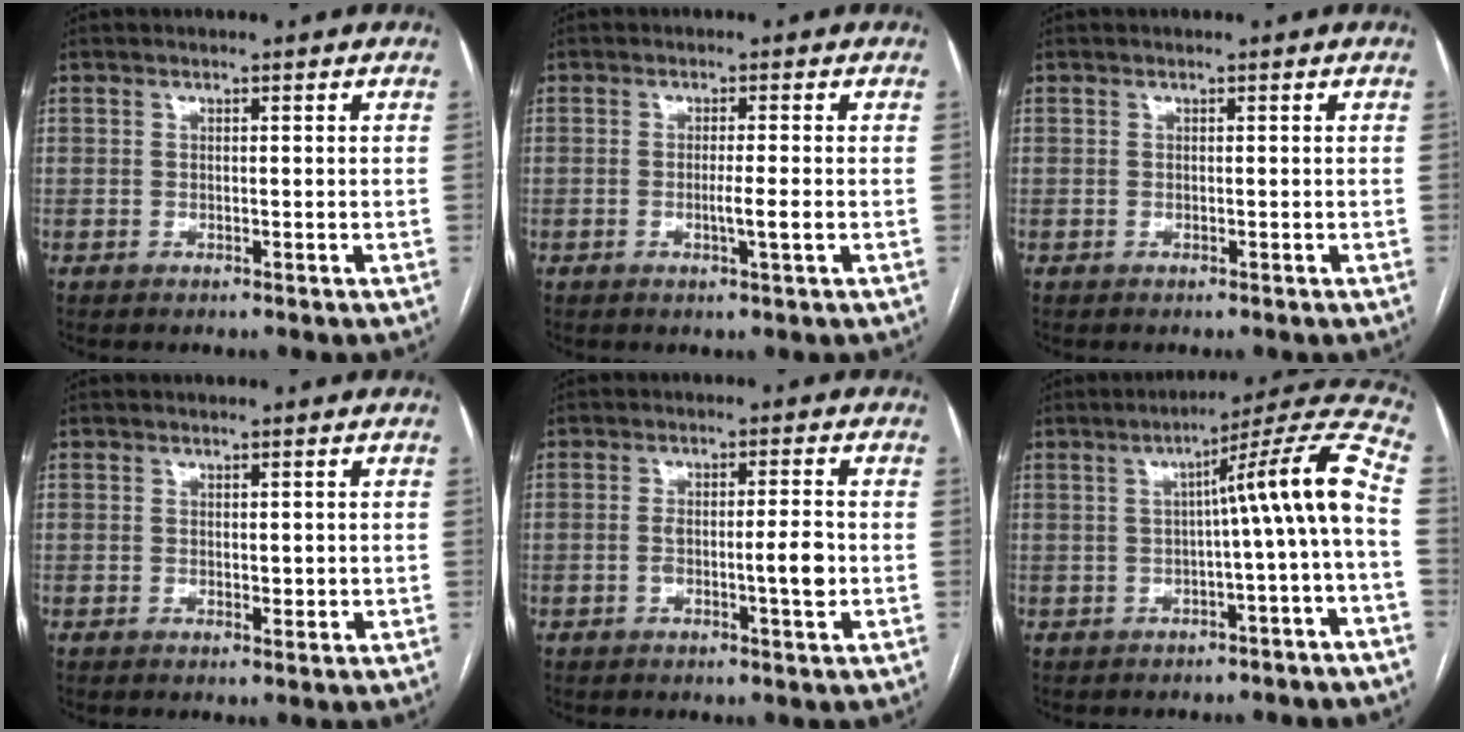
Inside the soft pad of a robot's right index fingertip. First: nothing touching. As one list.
[{"total": 2.7, "force": [-0.6, -0.4, 2.6], "torque": [-0.046, -0.004, -0.010]}, {"total": 0.0}, {"total": 1.4, "force": [0.1, 0.8, 1.1], "torque": [-0.013, -0.003, 0.003]}, {"total": 4.5, "force": [-1.0, 0.5, 4.3], "torque": [-0.078, 0.004, -0.013]}, {"total": 11.2, "force": [-1.0, -1.2, 11.1], "torque": [-0.145, 0.029, -0.020]}]